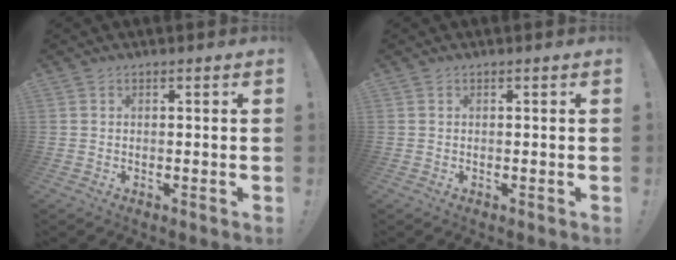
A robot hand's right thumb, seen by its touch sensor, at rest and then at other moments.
{"total": 0.0}